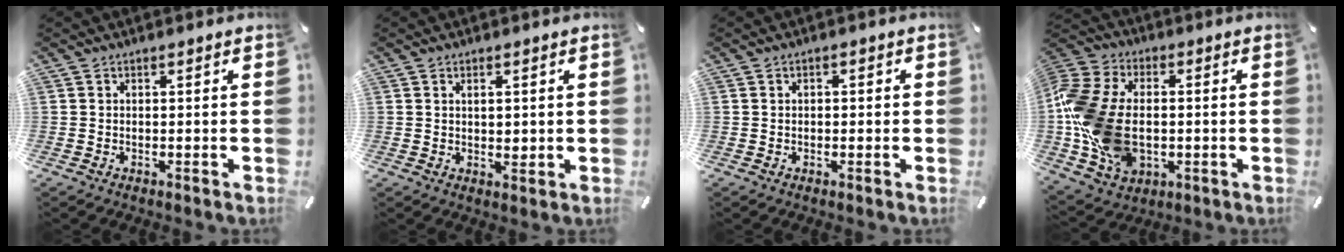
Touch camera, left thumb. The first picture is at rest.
{"total": 2.0, "force": [0.5, 1.0, 1.6], "torque": [-0.026, 0.000, 0.006]}
{"total": 1.1, "force": [-0.2, 0.8, 0.6], "torque": [-0.012, 0.006, -0.007]}
{"total": 18.8, "force": [-1.4, 13.6, 12.9], "torque": [-0.296, 0.012, -0.023]}